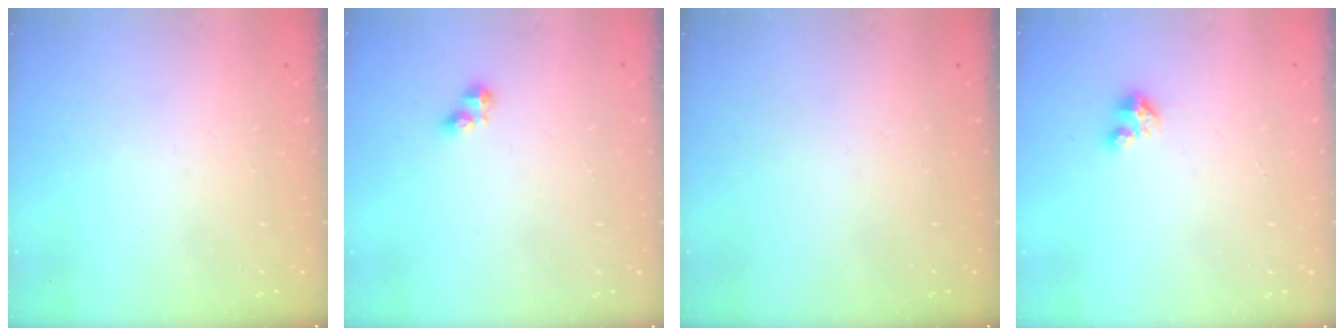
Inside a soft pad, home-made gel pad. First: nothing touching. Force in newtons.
{"total": 3.8, "press": 3.7, "slide": 0.6}
{"total": 0.0}
{"total": 2.5, "press": 2.5, "slide": 0.3}